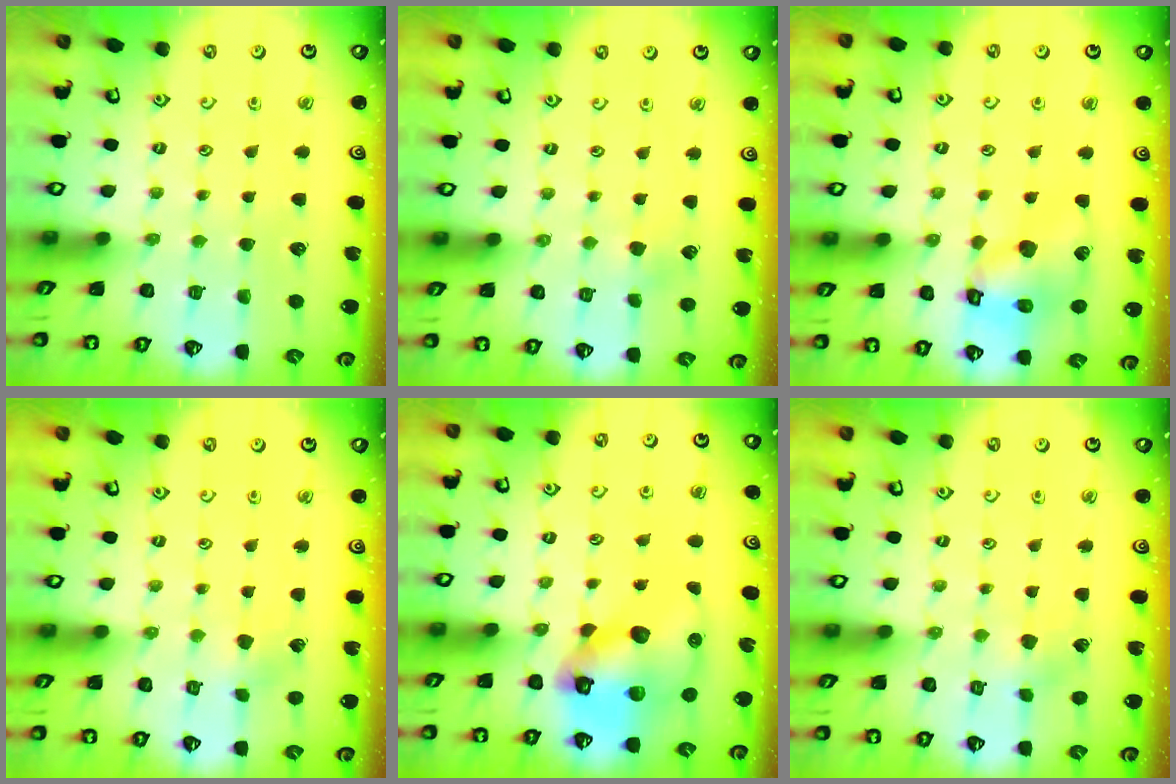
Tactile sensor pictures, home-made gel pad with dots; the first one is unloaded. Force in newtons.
{"total": 2.1, "press": 2.1, "slide": 0.3}
{"total": 13.0, "press": 12.9, "slide": 1.5}
{"total": 2.5, "press": 2.5, "slide": 0.2}
{"total": 15.4, "press": 15.2, "slide": 2.4}
{"total": 2.9, "press": 2.9, "slide": 0.3}